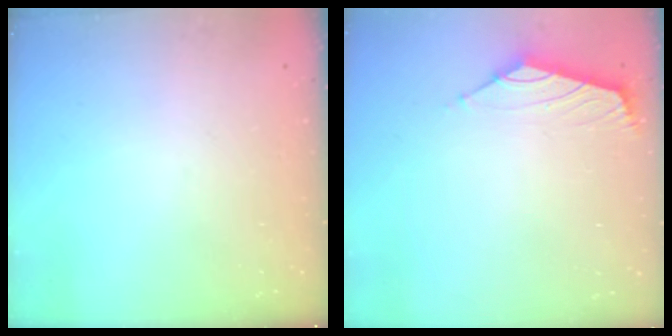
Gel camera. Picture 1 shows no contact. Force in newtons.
{"total": 1.7, "press": 1.6, "slide": 0.7}